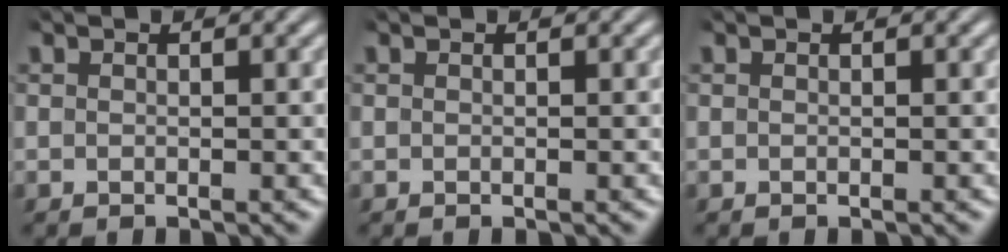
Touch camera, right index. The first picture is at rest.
{"total": 0.0}
{"total": 0.0}